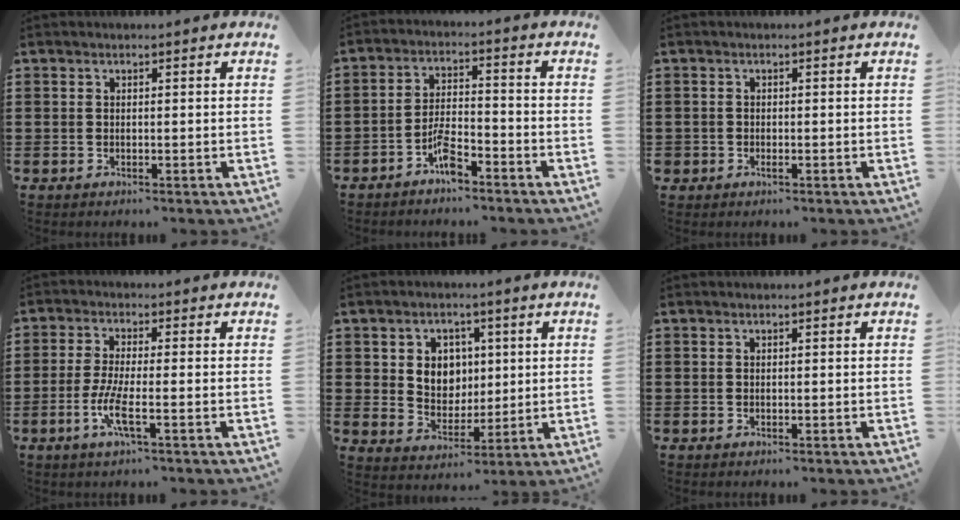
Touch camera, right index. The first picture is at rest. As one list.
[{"total": 4.9, "force": [-3.6, 1.4, 3.1], "torque": [-0.067, 0.007, -0.071]}, {"total": 0.9, "force": [-0.6, 0.6, 0.3], "torque": [-0.007, 0.000, -0.013]}, {"total": 5.3, "force": [-2.0, 0.8, 4.9], "torque": [-0.109, -0.013, -0.043]}, {"total": 5.7, "force": [1.5, 5.2, 2.0], "torque": [-0.047, 0.010, 0.023]}, {"total": 0.0}]